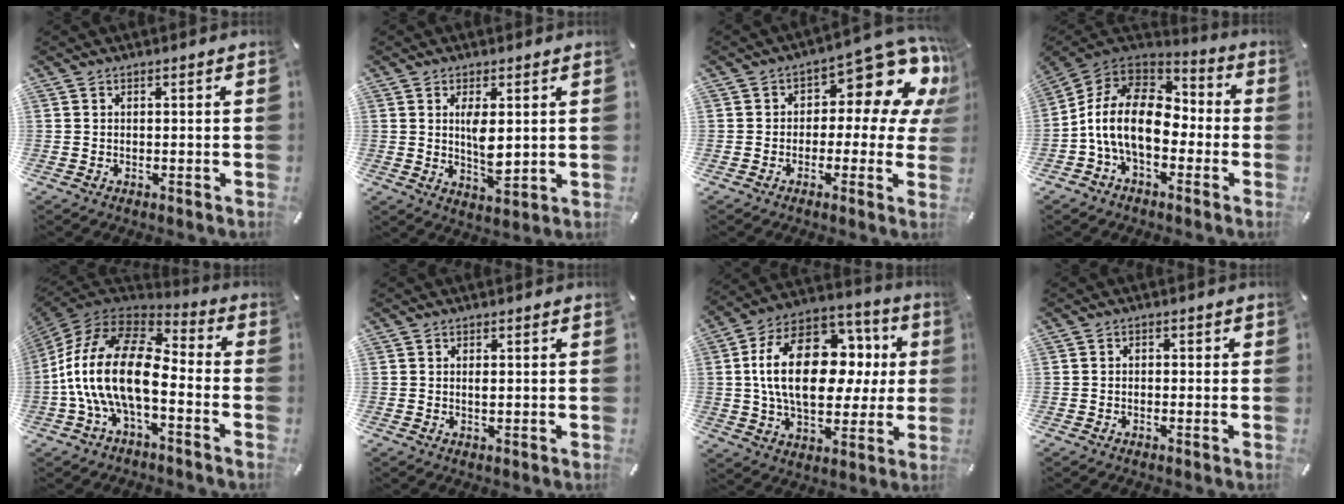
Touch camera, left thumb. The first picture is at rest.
{"total": 6.4, "force": [1.6, 2.7, 5.6], "torque": [-0.104, -0.013, 0.021]}
{"total": 12.2, "force": [5.7, 6.6, 8.6], "torque": [-0.108, -0.046, 0.093]}
{"total": 15.5, "force": [-3.6, 10.1, 11.2], "torque": [-0.238, 0.026, -0.067]}
{"total": 20.3, "force": [-4.5, 10.2, 17.0], "torque": [-0.358, 0.016, -0.076]}
{"total": 0.8, "force": [0.1, 0.3, 0.8], "torque": [-0.017, -0.001, 0.003]}
{"total": 23.4, "force": [3.6, 15.1, 17.5], "torque": [-0.310, 0.005, 0.066]}
{"total": 1.3, "force": [-0.8, 0.8, 0.6], "torque": [-0.011, 0.006, -0.017]}